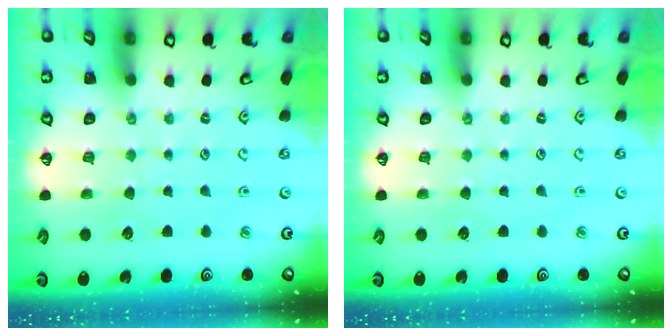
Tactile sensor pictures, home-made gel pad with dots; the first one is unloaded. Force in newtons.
{"total": 0.0}